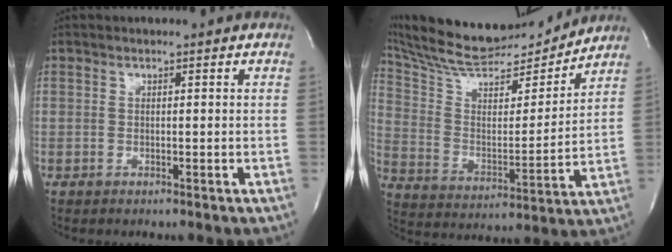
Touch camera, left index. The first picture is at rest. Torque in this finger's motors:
{"motor_torque": [0.89, -0.85, 0.29, 0.10]}